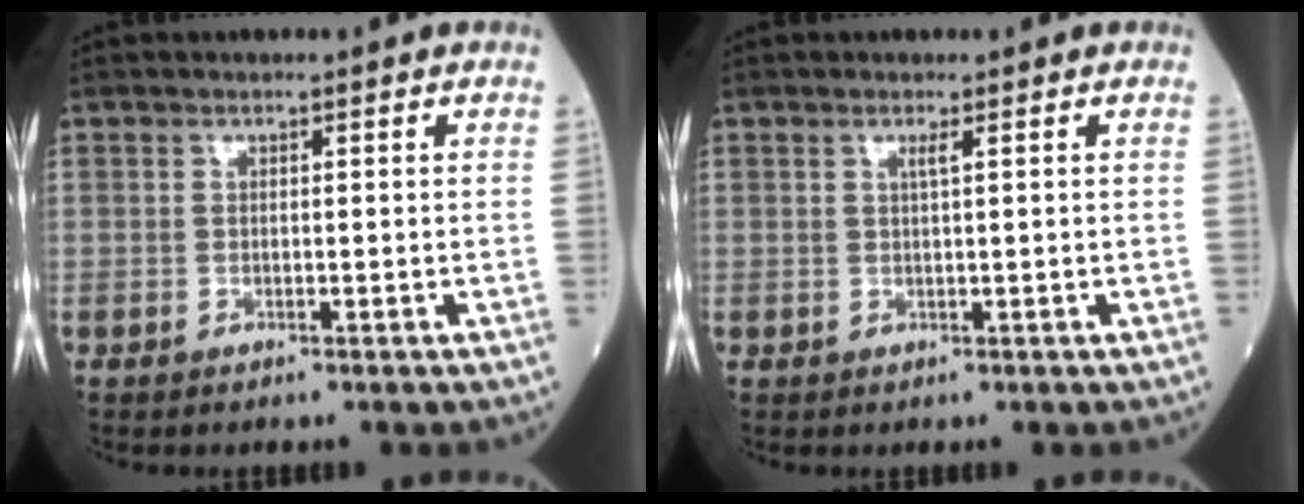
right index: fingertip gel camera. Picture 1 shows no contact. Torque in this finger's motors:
{"motor_torque": [0.26, 0.14, 0.04, 0.04]}